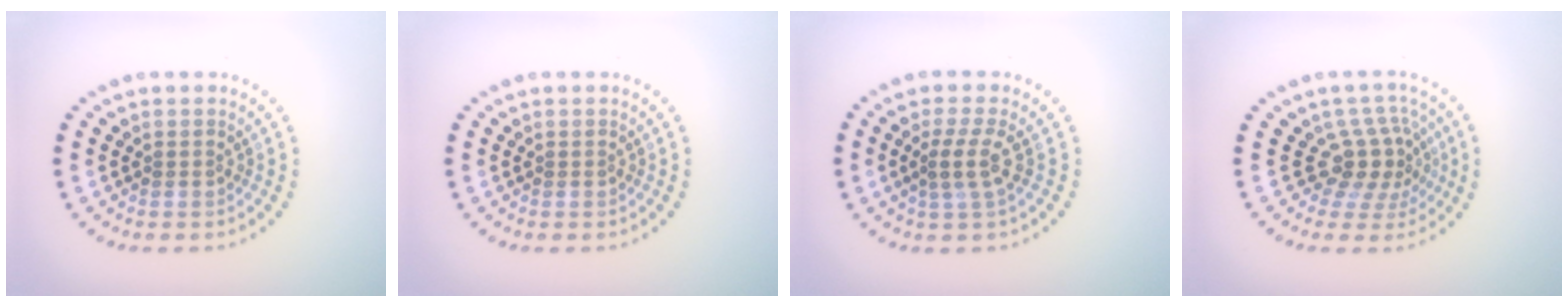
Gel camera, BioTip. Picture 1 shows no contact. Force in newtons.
{"total": 0.0}
{"total": 2.4, "press": 1.8, "slide": 1.6}
{"total": 3.8, "press": 2.7, "slide": 2.7}